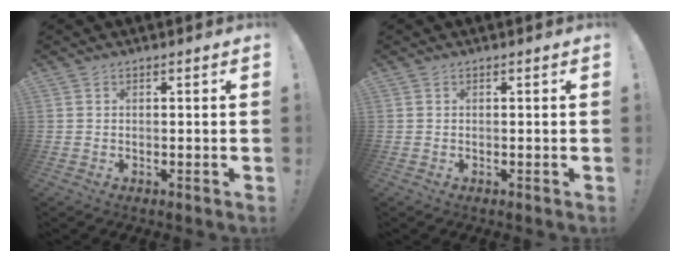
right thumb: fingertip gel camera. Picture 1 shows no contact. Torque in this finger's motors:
{"motor_torque": [-0.06, 0.06, -0.02, 0.02, 0.01]}